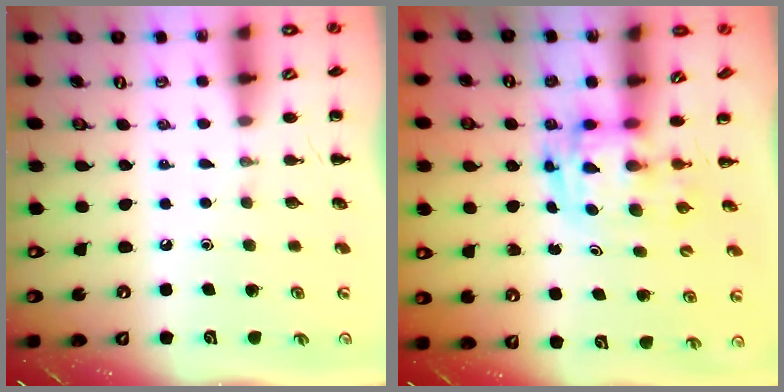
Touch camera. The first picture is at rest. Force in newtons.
{"total": 2.9, "press": 2.9, "slide": 0.5}